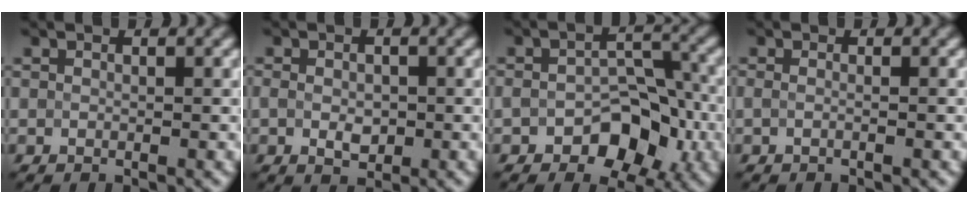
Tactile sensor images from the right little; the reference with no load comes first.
{"total": 2.1, "force": [-0.4, 1.3, 1.5], "torque": [-0.031, -0.005, -0.001]}
{"total": 6.3, "force": [-2.6, 3.8, 4.2], "torque": [-0.053, 0.001, -0.042]}
{"total": 1.4, "force": [0.0, 0.8, 1.1], "torque": [-0.001, -0.005, -0.017]}